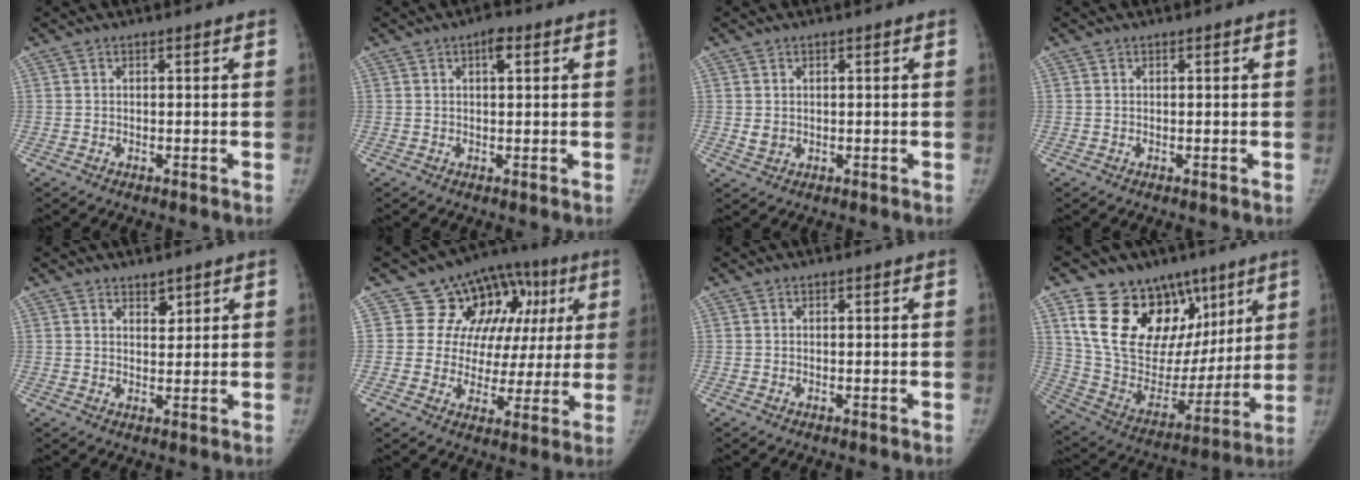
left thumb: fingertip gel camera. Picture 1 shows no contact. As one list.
[{"total": 2.7, "force": [1.2, 1.1, 2.1], "torque": [-0.029, 0.002, 0.015]}, {"total": 1.9, "force": [0.3, 1.6, 0.9], "torque": [-0.012, -0.004, 0.011]}, {"total": 0.0}, {"total": 2.4, "force": [1.8, 1.3, 1.1], "torque": [-0.005, -0.014, 0.031]}, {"total": 15.6, "force": [5.0, 12.5, 7.9], "torque": [-0.037, 0.020, 0.073]}, {"total": 0.0}, {"total": 27.4, "force": [13.0, 18.2, 15.8], "torque": [-0.215, -0.008, 0.238]}]